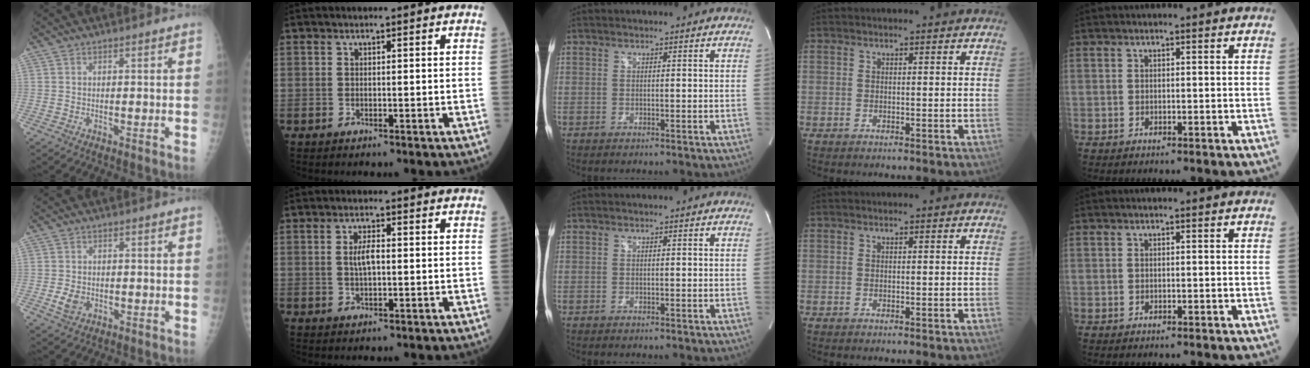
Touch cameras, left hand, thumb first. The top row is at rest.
{"thumb": {"total": 3.1, "force": [-0.6, 2.3, 1.9], "torque": [-0.034, -0.001, -0.006]}, "index": {"total": 3.0, "force": [0.2, 0.9, 2.8], "torque": [-0.059, 0.002, 0.004]}}